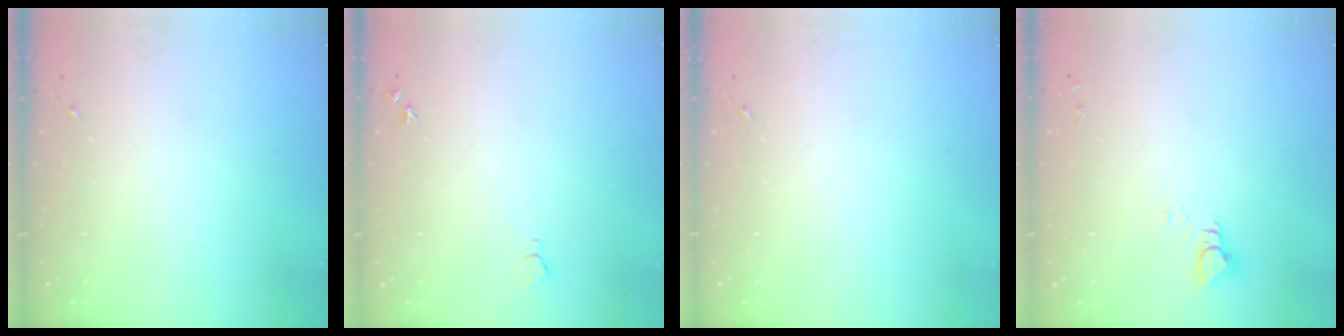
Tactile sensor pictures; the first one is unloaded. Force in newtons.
{"total": 5.5, "press": 5.5, "slide": 0.7}
{"total": 0.0}
{"total": 4.5, "press": 4.5, "slide": 0.2}